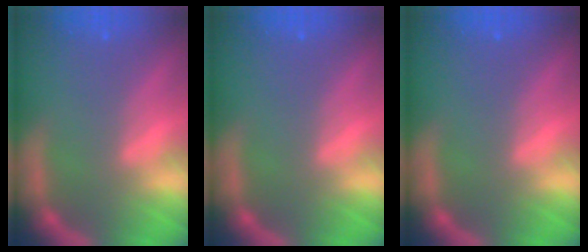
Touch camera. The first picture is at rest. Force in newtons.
{"total": 0.0}
{"total": 0.0}